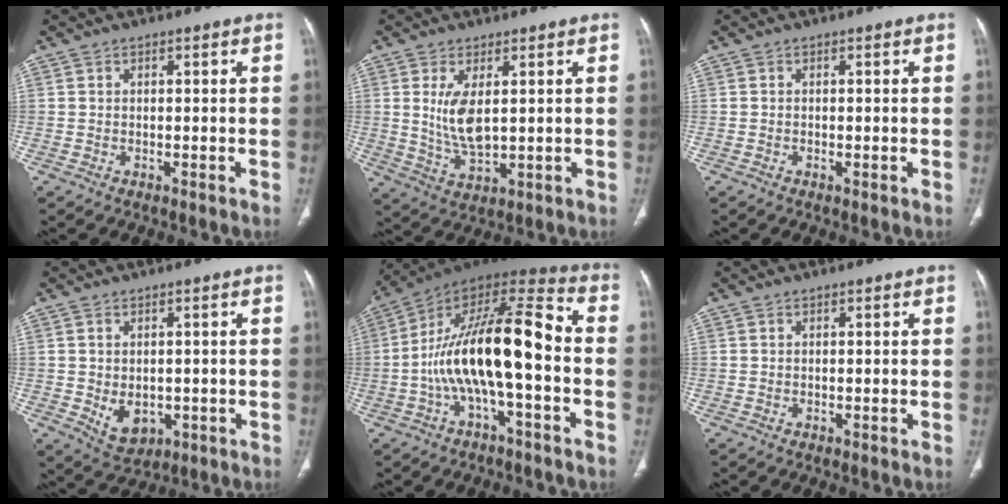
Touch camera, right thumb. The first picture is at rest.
{"total": 7.5, "force": [1.5, 3.2, 6.5], "torque": [-0.130, -0.020, 0.043]}
{"total": 0.6, "force": [-0.2, 0.1, 0.6], "torque": [-0.013, -0.002, -0.002]}
{"total": 5.9, "force": [-1.0, 4.1, 4.0], "torque": [-0.053, -0.004, 0.003]}
{"total": 20.1, "force": [-3.1, 6.9, 18.6], "torque": [-0.330, 0.067, -0.055]}
{"total": 0.0}